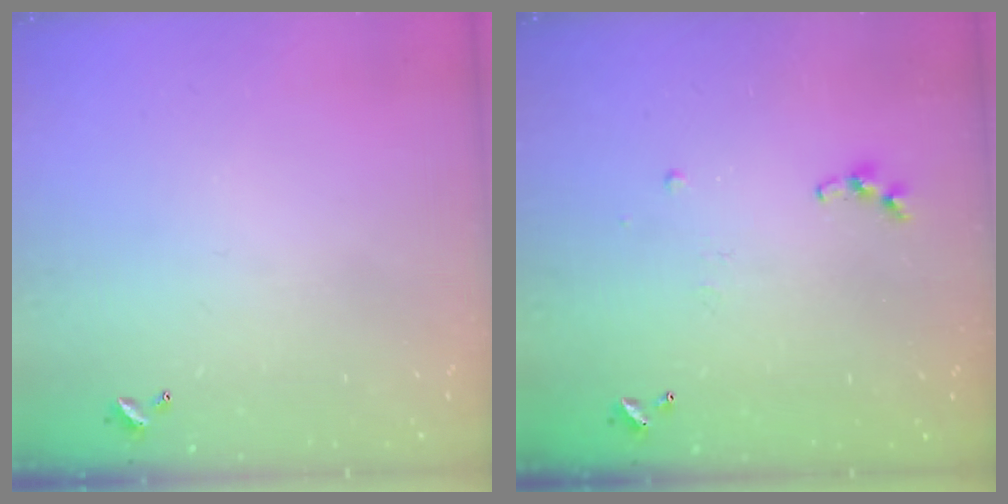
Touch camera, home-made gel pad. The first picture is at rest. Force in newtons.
{"total": 7.2, "press": 7.1, "slide": 0.7}